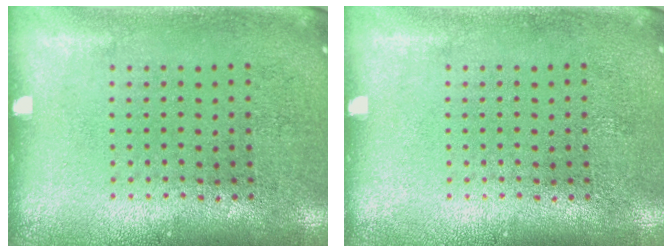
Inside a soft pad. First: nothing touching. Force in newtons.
{"total": 0.0}